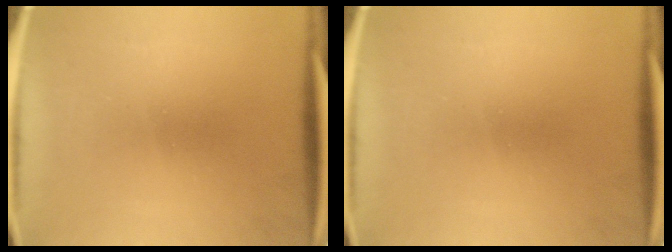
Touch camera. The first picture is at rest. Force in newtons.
{"total": 0.0}